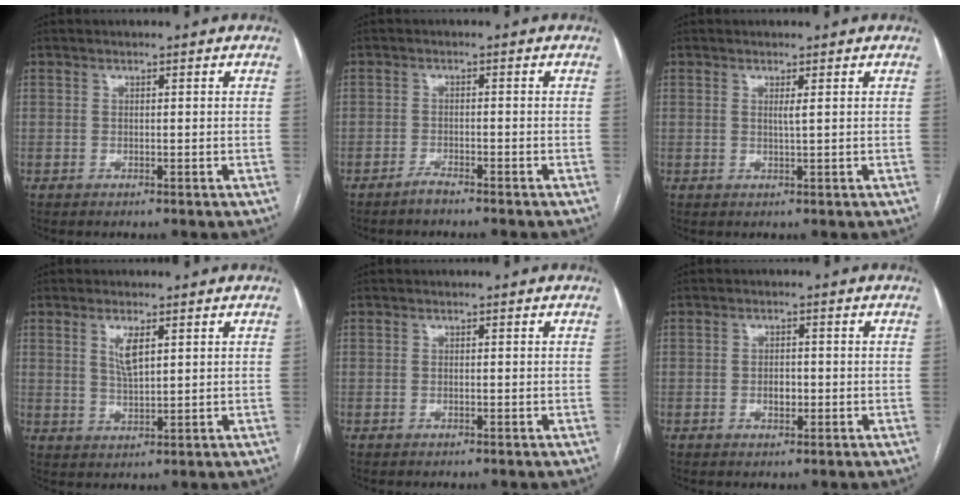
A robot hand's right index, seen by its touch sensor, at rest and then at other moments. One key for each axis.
{"total": 2.0, "fx": -1.8, "fy": 0.0, "fz": 0.8, "tx": -0.021, "ty": -0.002, "tz": -0.030}
{"total": 1.1, "fx": 0.4, "fy": -0.2, "fz": 1.0, "tx": -0.024, "ty": -0.002, "tz": 0.007}
{"total": 4.0, "fx": 1.7, "fy": 1.0, "fz": 3.5, "tx": -0.073, "ty": -0.002, "tz": 0.037}
{"total": 0.0}
{"total": 2.1, "fx": -0.6, "fy": 1.2, "fz": 1.7, "tx": -0.026, "ty": 0.004, "tz": -0.006}